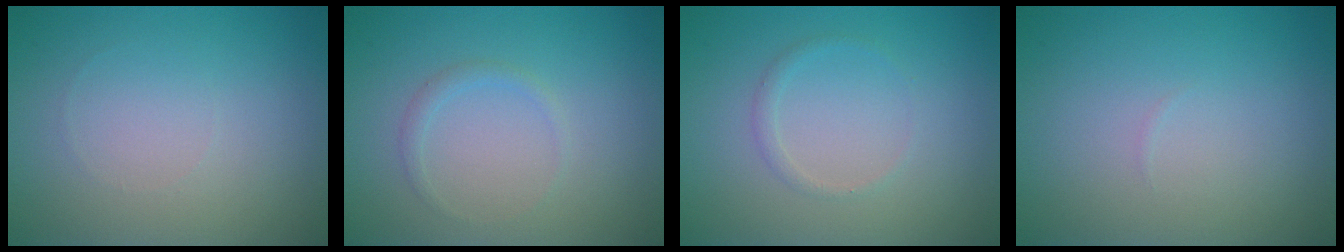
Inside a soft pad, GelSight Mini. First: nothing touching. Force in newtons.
{"total": 0.9, "press": 0.9, "slide": 0.1}
{"total": 0.9, "press": 0.9, "slide": 0.0}
{"total": 0.0}